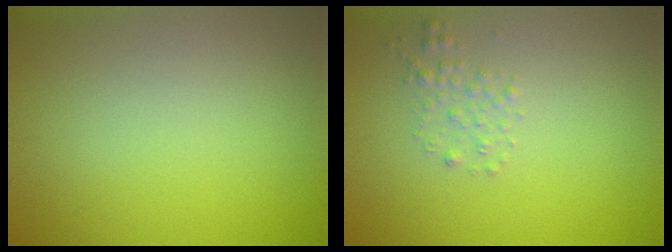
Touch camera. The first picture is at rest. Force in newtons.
{"total": 1.2, "press": 1.2, "slide": 0.1}